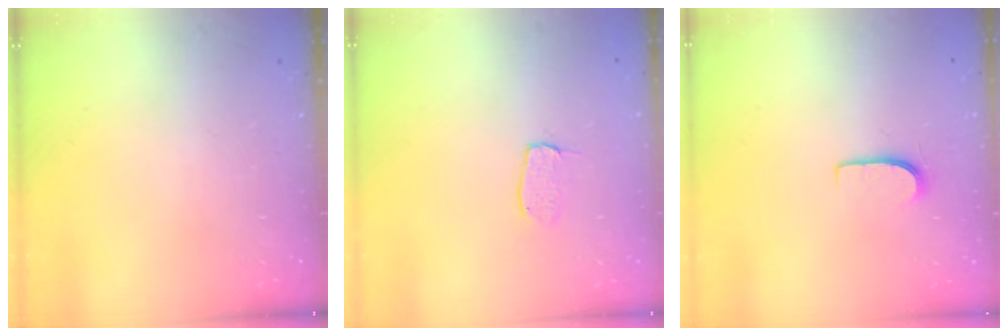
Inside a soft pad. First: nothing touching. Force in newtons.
{"total": 3.9, "press": 3.9, "slide": 0.2}
{"total": 5.4, "press": 5.3, "slide": 0.5}